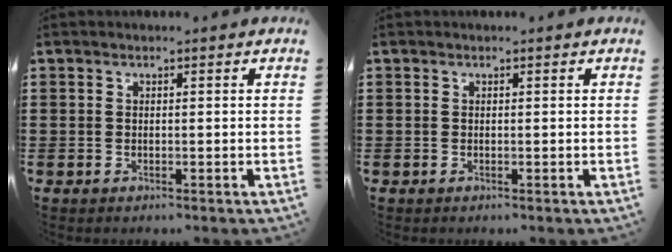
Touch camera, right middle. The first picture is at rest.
{"total": 0.0}